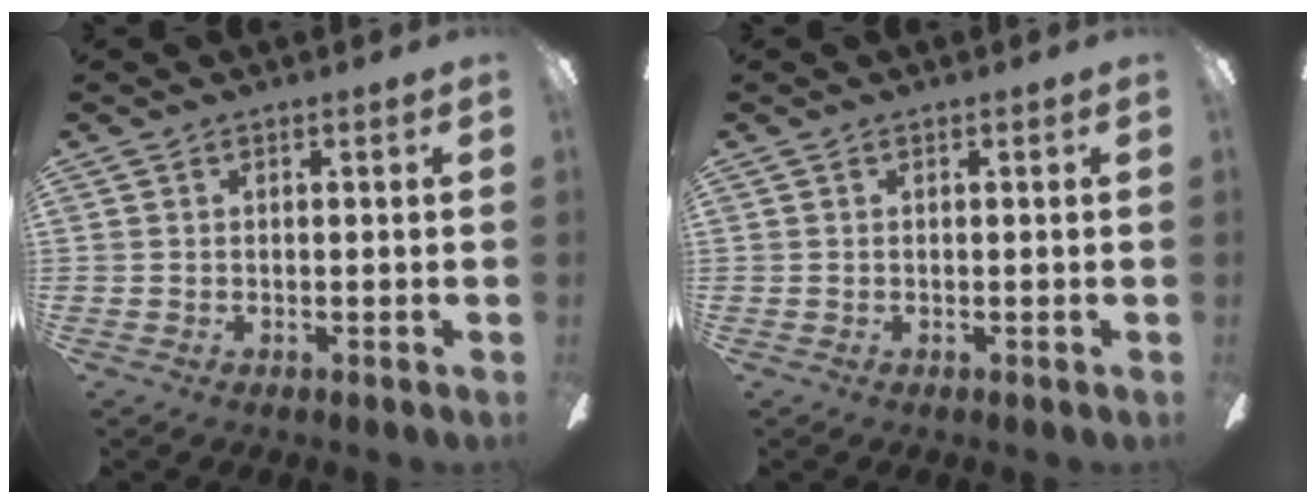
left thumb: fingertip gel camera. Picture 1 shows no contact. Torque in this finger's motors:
{"motor_torque": [0.03, 0.01, -0.03, 0.03, 0.00]}